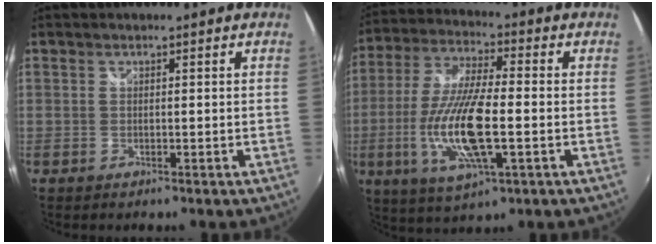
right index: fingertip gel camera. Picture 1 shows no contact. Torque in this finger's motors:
{"motor_torque": [2.14, 0.00, 1.05, 0.21]}